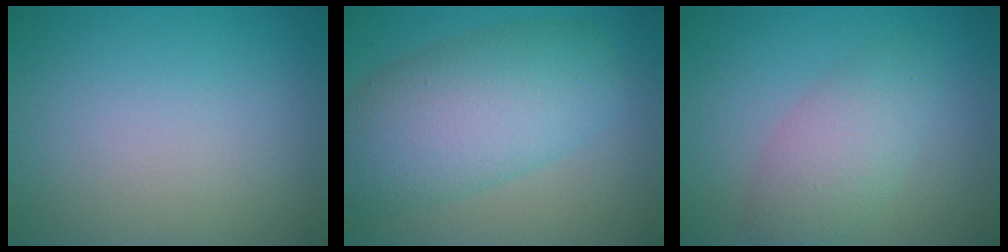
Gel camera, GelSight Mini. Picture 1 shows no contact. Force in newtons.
{"total": 8.2, "press": 8.2, "slide": 0.2}
{"total": 3.7, "press": 3.7, "slide": 0.2}